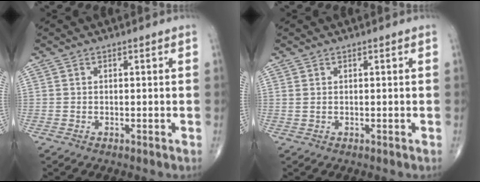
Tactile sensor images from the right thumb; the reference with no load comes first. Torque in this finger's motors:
{"motor_torque": [0.33, 0.27, 0.07, -0.08, -0.04]}